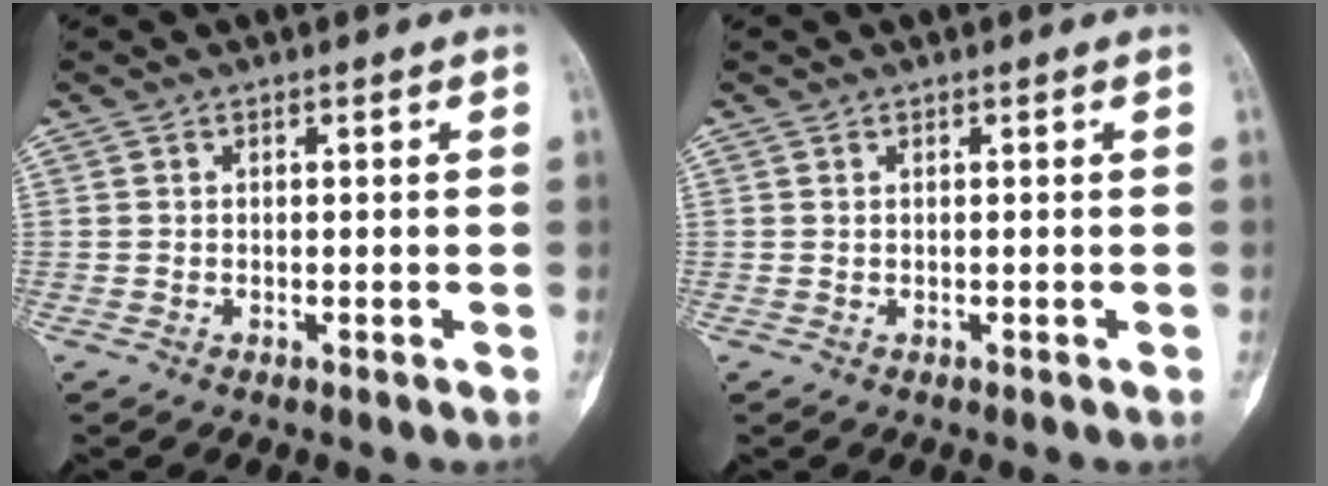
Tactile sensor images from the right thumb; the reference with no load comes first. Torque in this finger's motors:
{"motor_torque": [0.17, 0.03, -0.02, 0.01, 0.02]}